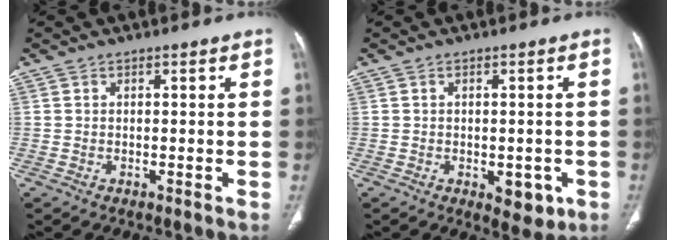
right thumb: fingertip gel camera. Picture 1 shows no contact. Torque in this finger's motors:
{"motor_torque": [0.76, 0.94, -0.19, 0.05, 0.21]}